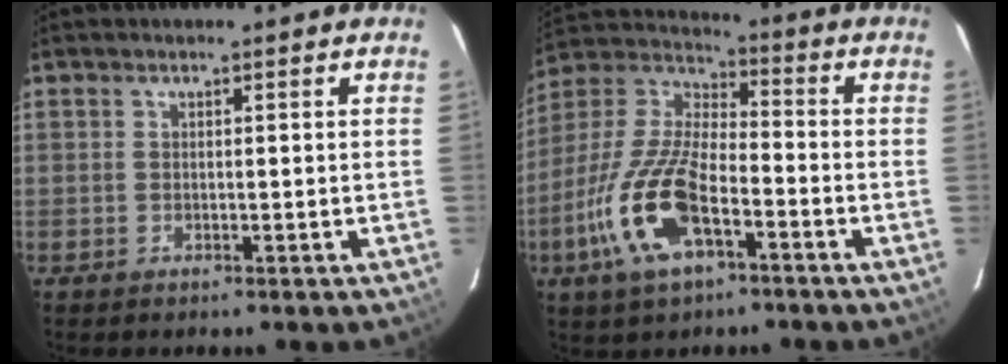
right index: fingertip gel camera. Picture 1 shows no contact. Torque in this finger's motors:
{"motor_torque": [1.77, -0.37, 1.06, 0.21]}